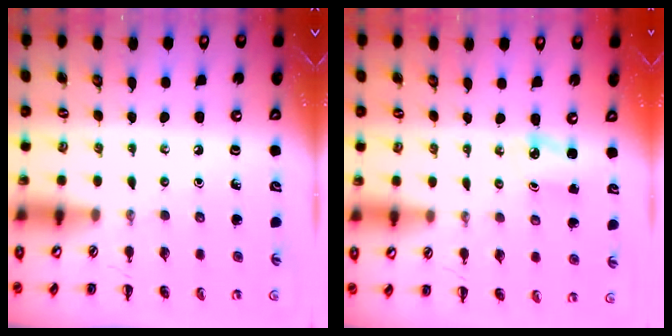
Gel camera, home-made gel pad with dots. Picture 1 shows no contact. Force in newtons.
{"total": 2.6, "press": 2.6, "slide": 0.4}